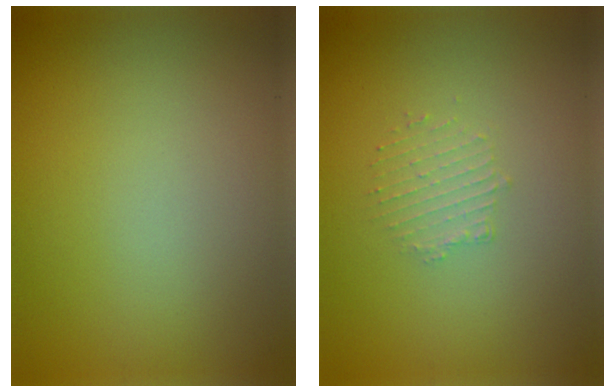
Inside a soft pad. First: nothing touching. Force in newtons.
{"total": 1.3, "press": 0.7, "slide": 1.1}